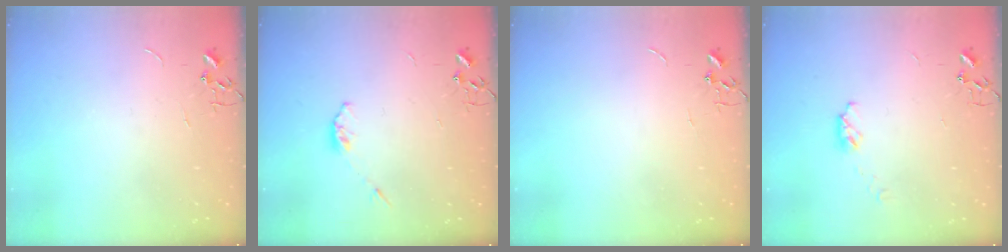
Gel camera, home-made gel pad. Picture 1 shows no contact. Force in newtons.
{"total": 3.3, "press": 3.3, "slide": 0.6}
{"total": 0.0}
{"total": 4.9, "press": 4.8, "slide": 0.5}